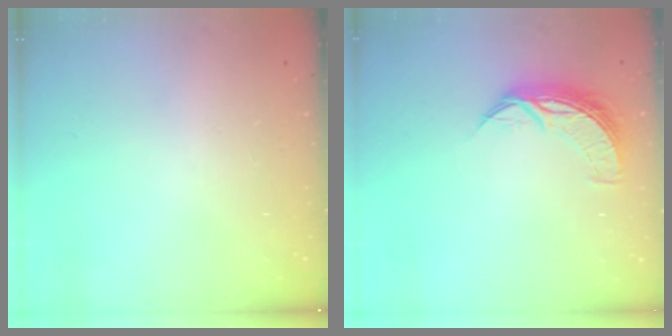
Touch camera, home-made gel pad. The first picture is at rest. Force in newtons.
{"total": 8.2, "press": 8.2, "slide": 0.7}